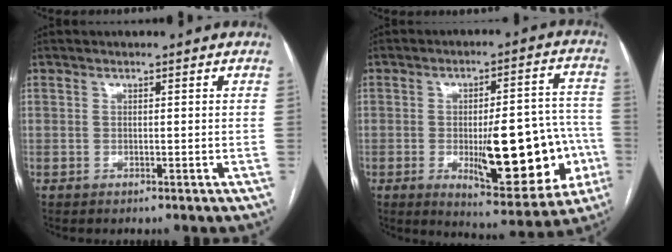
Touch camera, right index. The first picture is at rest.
{"total": 18.5, "force": [-4.5, 5.7, 17.1], "torque": [-0.192, 0.020, -0.044]}